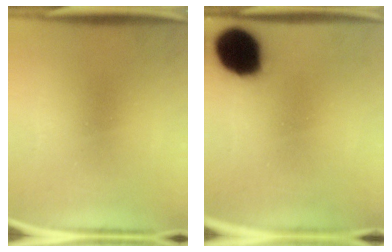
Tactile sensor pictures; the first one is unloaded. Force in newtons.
{"total": 18.4}